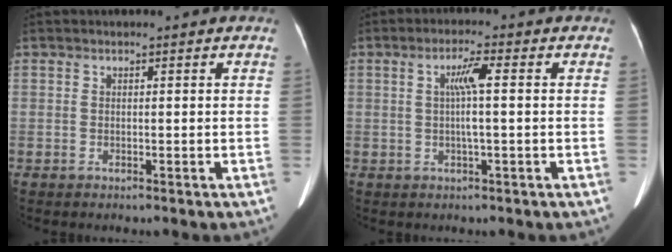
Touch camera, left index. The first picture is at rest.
{"total": 4.2, "force": [0.5, 0.0, 4.2], "torque": [-0.079, 0.010, 0.009]}